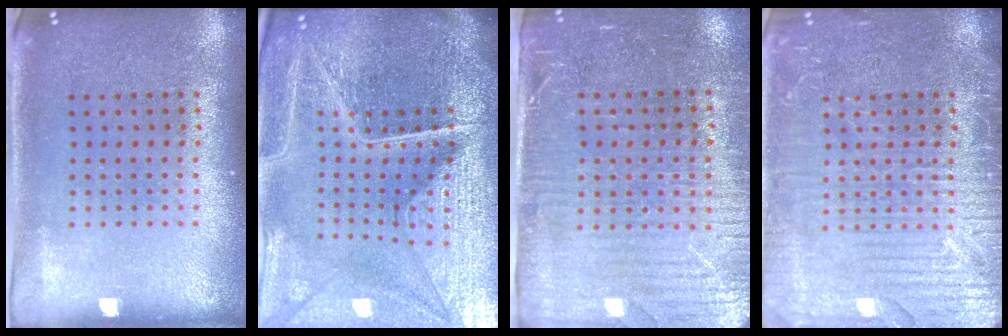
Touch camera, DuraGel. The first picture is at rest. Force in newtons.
{"total": 6.5, "press": 5.8, "slide": 3.1}
{"total": 3.5, "press": 3.1, "slide": 1.5}
{"total": 6.2, "press": 6.1, "slide": 0.8}